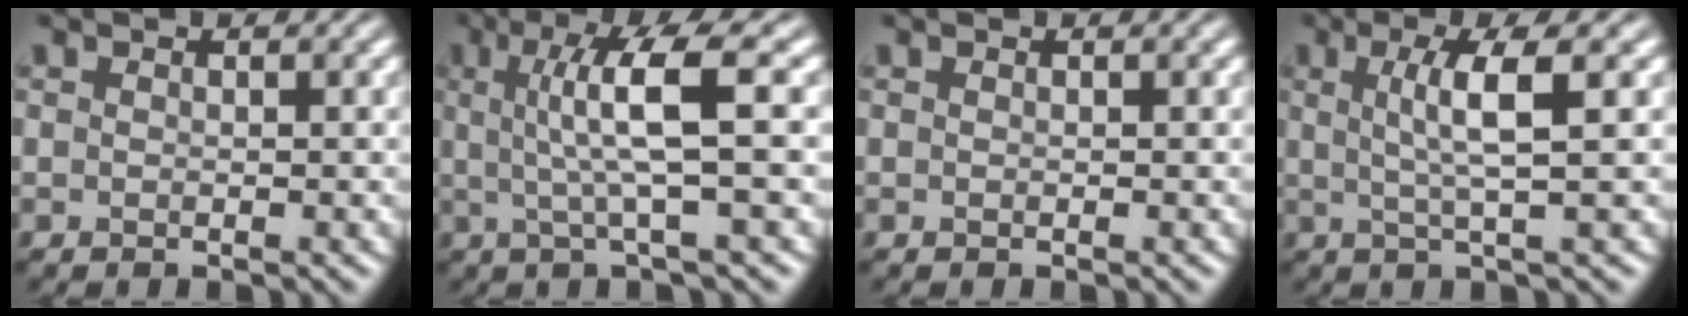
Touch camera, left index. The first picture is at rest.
{"total": 6.0, "force": [0.8, 0.9, 5.9], "torque": [-0.113, 0.006, 0.017]}
{"total": 0.0}
{"total": 4.3, "force": [0.9, 0.7, 4.1], "torque": [-0.072, 0.001, 0.016]}